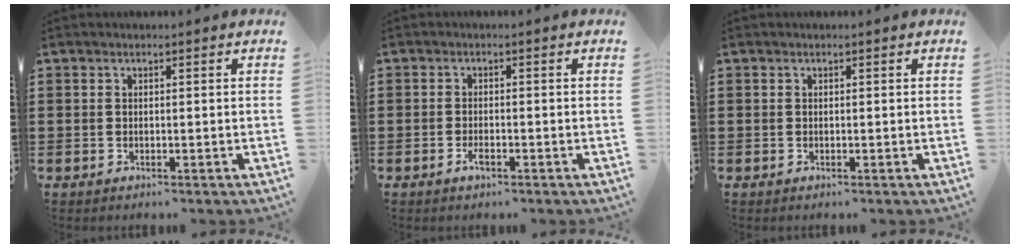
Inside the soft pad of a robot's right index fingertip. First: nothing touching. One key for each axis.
{"total": 2.0, "fx": -1.0, "fy": 0.7, "fz": 1.6, "tx": -0.035, "ty": -0.004, "tz": -0.020}
{"total": 0.0}